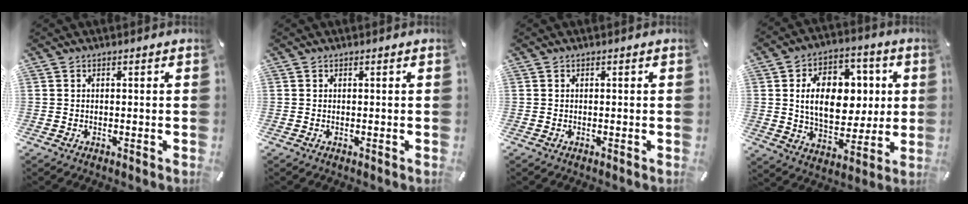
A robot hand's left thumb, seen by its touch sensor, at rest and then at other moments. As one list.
[{"total": 0.0}, {"total": 0.0}, {"total": 16.1, "force": [2.0, 11.5, 11.1], "torque": [-0.191, 0.009, 0.036]}]